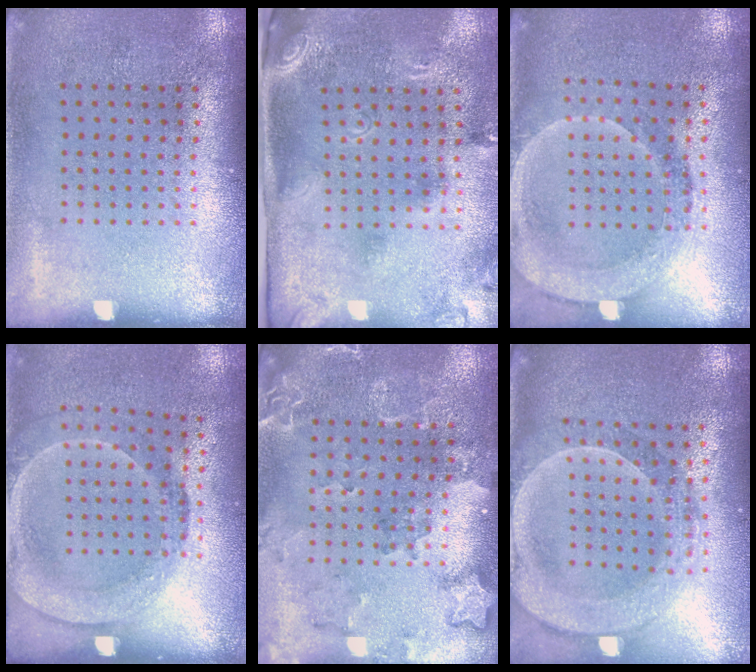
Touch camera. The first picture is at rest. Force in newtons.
{"total": 2.7, "press": 1.8, "slide": 2.1}
{"total": 1.9, "press": 1.7, "slide": 0.9}
{"total": 1.6, "press": 1.2, "slide": 1.1}
{"total": 2.1, "press": 1.9, "slide": 0.9}
{"total": 2.4, "press": 2.2, "slide": 1.1}